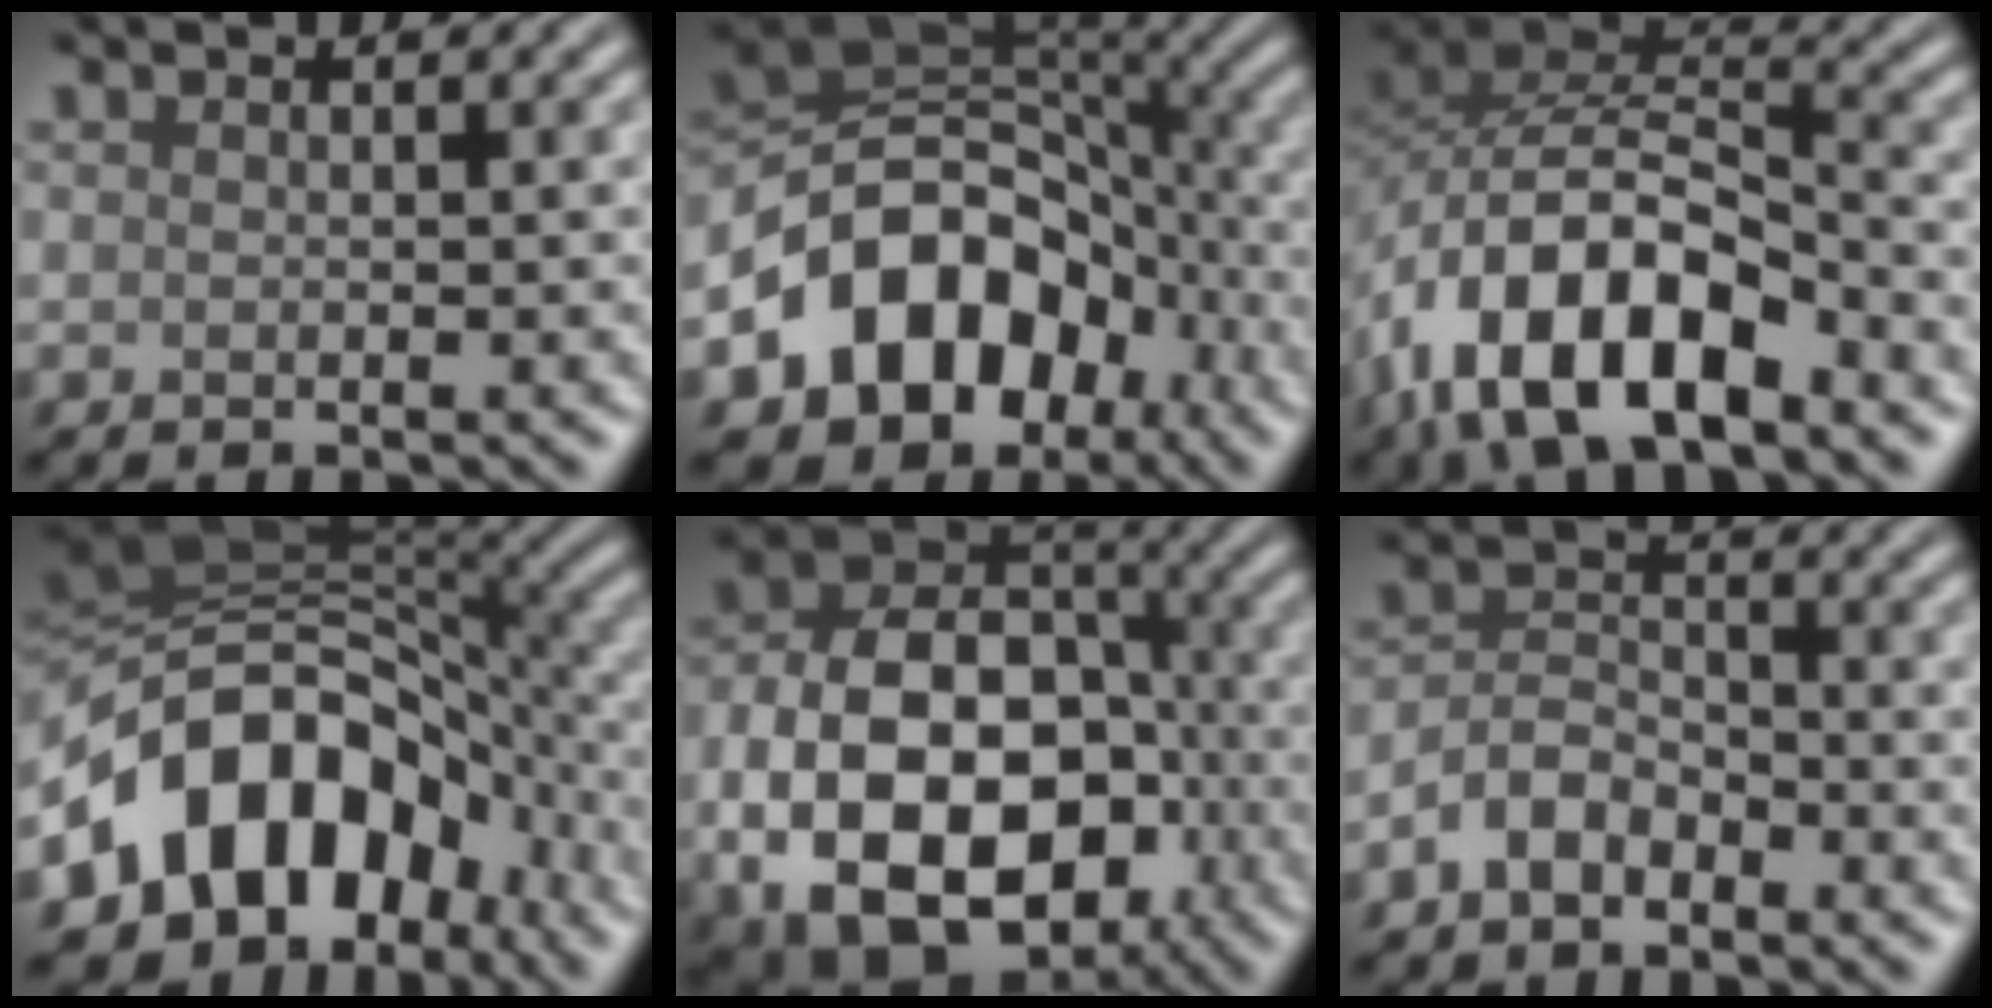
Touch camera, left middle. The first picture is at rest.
{"total": 10.7, "force": [-4.7, 8.0, 5.3], "torque": [-0.081, 0.012, -0.093]}
{"total": 11.8, "force": [-6.0, 6.0, 8.2], "torque": [-0.149, 0.000, -0.116]}
{"total": 12.9, "force": [-5.7, 8.7, 7.6], "torque": [-0.119, 0.020, -0.124]}
{"total": 15.5, "force": [-4.7, 10.8, 10.1], "torque": [-0.172, -0.026, -0.073]}
{"total": 3.5, "force": [-2.2, 1.9, 1.9], "torque": [-0.034, 0.009, -0.050]}